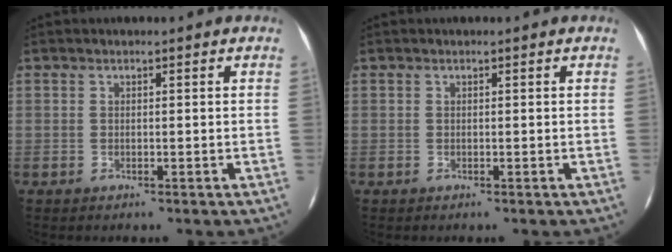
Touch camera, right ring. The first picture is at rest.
{"total": 0.0}